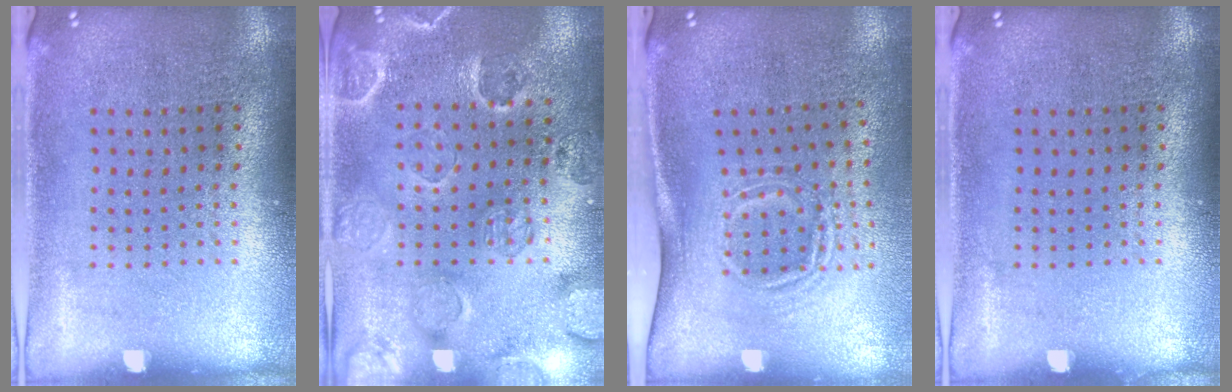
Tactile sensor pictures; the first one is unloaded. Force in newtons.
{"total": 2.4, "press": 2.1, "slide": 1.1}
{"total": 1.8, "press": 1.1, "slide": 1.4}
{"total": 0.0}